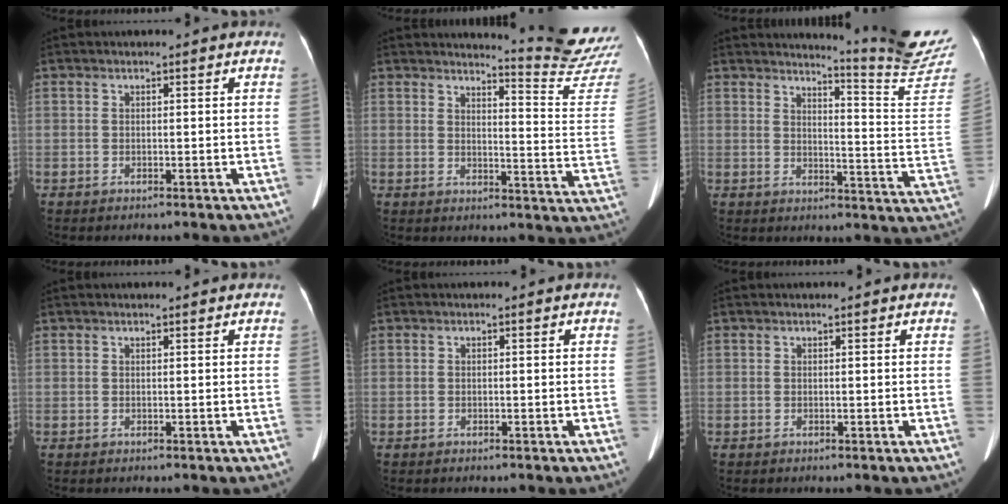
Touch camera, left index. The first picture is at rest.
{"total": 13.1, "force": [12.9, -2.6, 0.6], "torque": [-0.017, -0.144, 0.141]}
{"total": 15.1, "force": [14.4, -2.1, 4.4], "torque": [-0.064, -0.126, 0.161]}
{"total": 0.9, "force": [0.8, 0.0, 0.4], "torque": [-0.009, 0.010, 0.015]}
{"total": 0.0}
{"total": 0.6, "force": [0.6, 0.0, 0.3], "torque": [-0.010, 0.008, 0.011]}